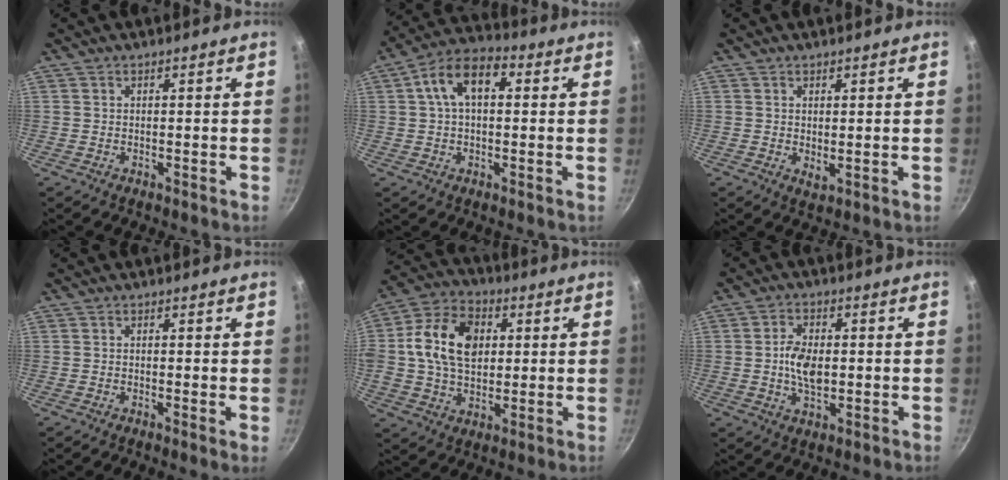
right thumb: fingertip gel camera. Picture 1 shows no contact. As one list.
[{"total": 10.5, "force": [2.1, 6.2, 8.2], "torque": [-0.128, 0.031, 0.022]}, {"total": 1.9, "force": [0.8, 0.9, 1.4], "torque": [-0.020, -0.015, 0.011]}, {"total": 0.9, "force": [-0.2, 0.0, 0.8], "torque": [-0.012, -0.003, -0.008]}, {"total": 15.7, "force": [2.4, 11.1, 10.8], "torque": [-0.176, 0.014, 0.027]}, {"total": 7.1, "force": [-0.3, 4.1, 5.8], "torque": [-0.098, 0.004, -0.008]}]